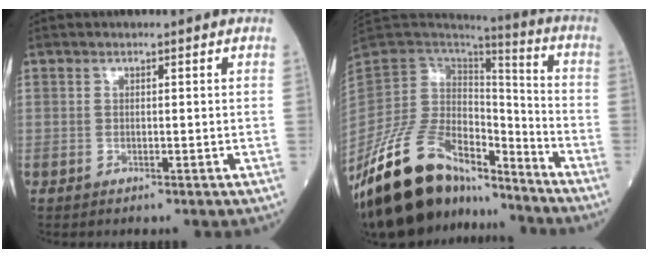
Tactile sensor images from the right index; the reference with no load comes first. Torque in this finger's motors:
{"motor_torque": [1.00, -1.15, -0.12, -0.10]}